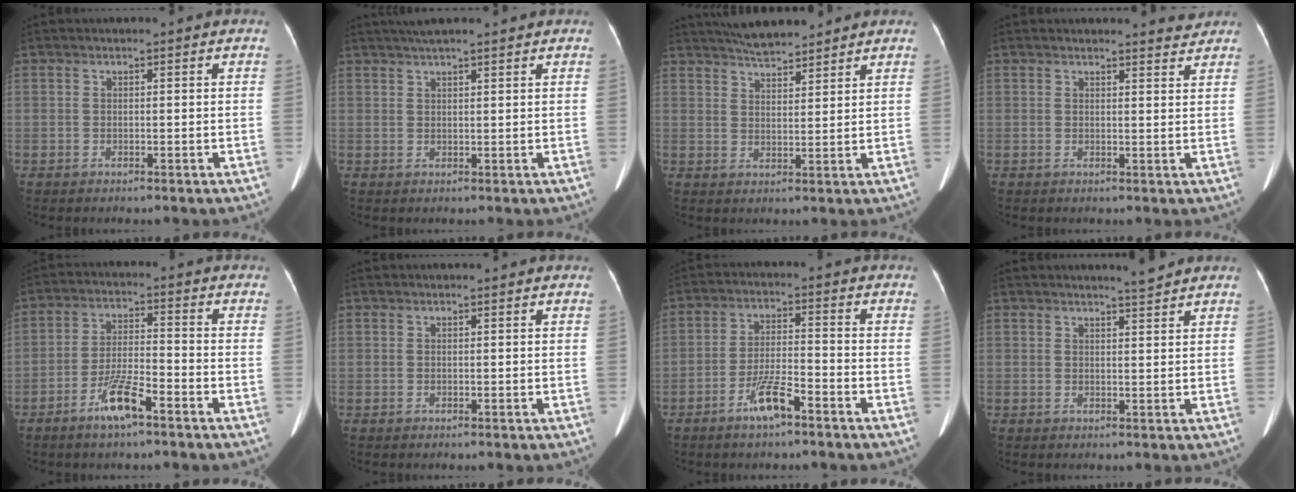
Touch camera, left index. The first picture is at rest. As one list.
[{"total": 5.2, "force": [4.2, 0.3, 3.0], "torque": [-0.046, 0.023, 0.068]}, {"total": 7.0, "force": [6.4, 1.3, 2.6], "torque": [-0.047, 0.013, 0.108]}, {"total": 2.8, "force": [2.8, 0.3, 0.2], "torque": [-0.006, -0.010, 0.025]}, {"total": 7.0, "force": [-4.6, 1.0, 5.1], "torque": [-0.109, -0.007, -0.085]}, {"total": 0.0}, {"total": 6.1, "force": [-4.2, 0.9, 4.4], "torque": [-0.095, -0.006, -0.078]}, {"total": 2.0, "force": [1.8, -0.5, 0.5], "torque": [-0.013, -0.013, 0.029]}]